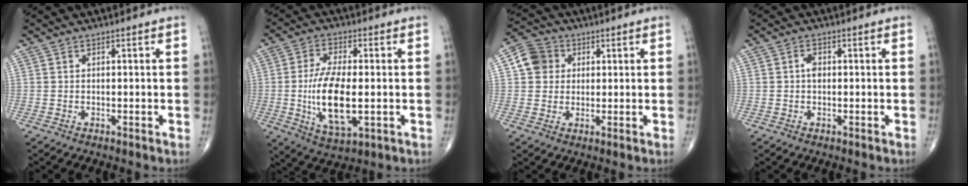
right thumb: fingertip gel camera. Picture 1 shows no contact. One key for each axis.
{"total": 13.1, "fx": -1.5, "fy": 5.3, "fz": 11.9, "tx": -0.224, "ty": -0.008, "tz": -0.022}
{"total": 6.7, "fx": 1.6, "fy": 6.0, "fz": 2.4, "tx": -0.026, "ty": 0.006, "tz": 0.019}
{"total": 1.9, "fx": 0.1, "fy": 1.2, "fz": 1.4, "tx": -0.020, "ty": 0.003, "tz": -0.003}